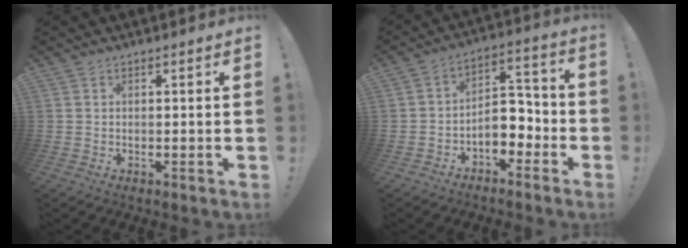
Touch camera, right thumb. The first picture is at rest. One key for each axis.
{"total": 9.0, "fx": -4.0, "fy": 6.2, "fz": 5.0, "tx": -0.076, "ty": 0.022, "tz": -0.065}